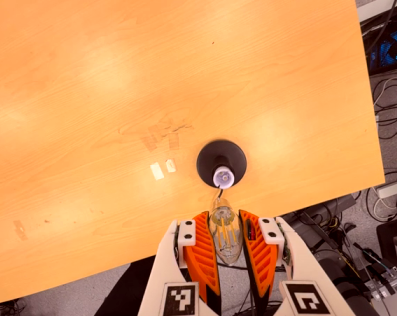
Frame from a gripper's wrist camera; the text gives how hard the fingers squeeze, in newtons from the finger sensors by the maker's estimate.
{"total": 21.7, "left": 25.3, "right": 18.1}